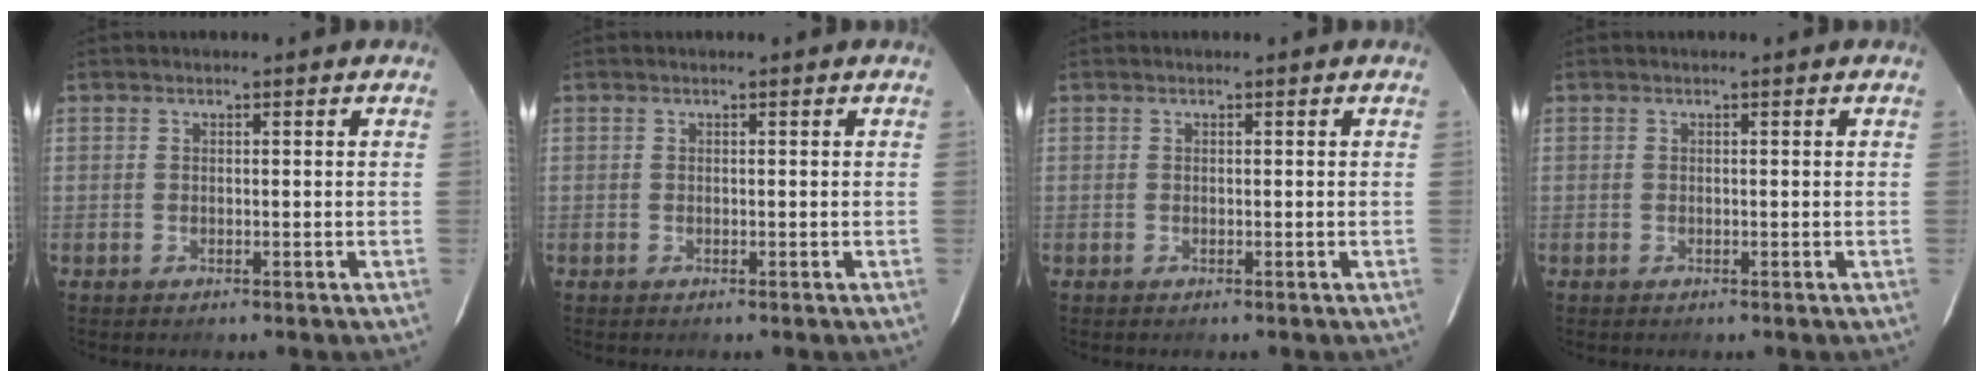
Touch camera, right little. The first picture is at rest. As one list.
[{"total": 0.0}, {"total": 0.0}, {"total": 0.0}]